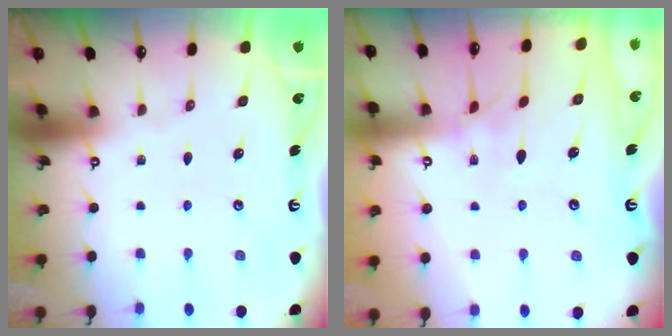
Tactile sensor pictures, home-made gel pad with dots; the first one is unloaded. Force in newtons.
{"total": 2.8, "press": 2.7, "slide": 0.8}